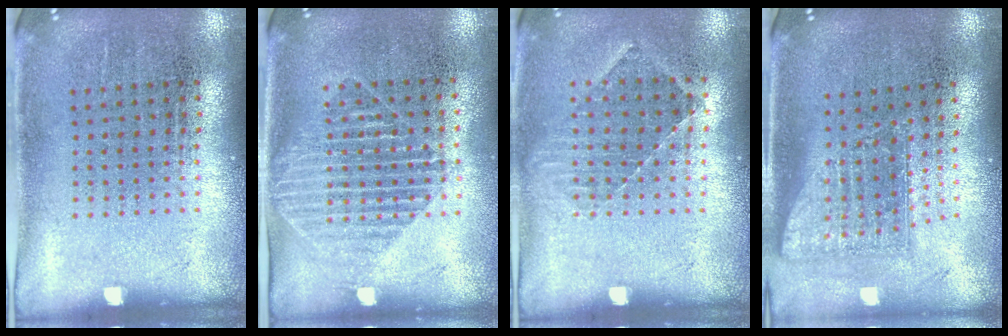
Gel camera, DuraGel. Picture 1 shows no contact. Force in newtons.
{"total": 1.5, "press": 1.3, "slide": 0.8}
{"total": 0.9, "press": 0.9, "slide": 0.2}
{"total": 1.7, "press": 1.2, "slide": 1.1}